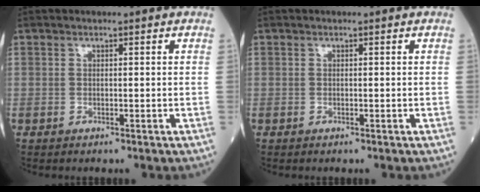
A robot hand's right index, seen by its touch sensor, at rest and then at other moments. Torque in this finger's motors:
{"motor_torque": [-0.02, -0.02, -0.02, 0.00]}